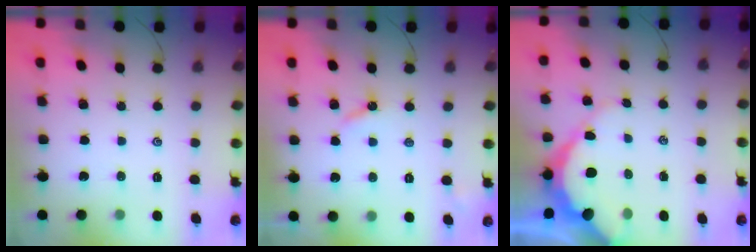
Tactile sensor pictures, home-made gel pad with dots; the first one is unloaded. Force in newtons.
{"total": 3.6, "press": 3.5, "slide": 0.4}
{"total": 9.9, "press": 9.8, "slide": 1.1}